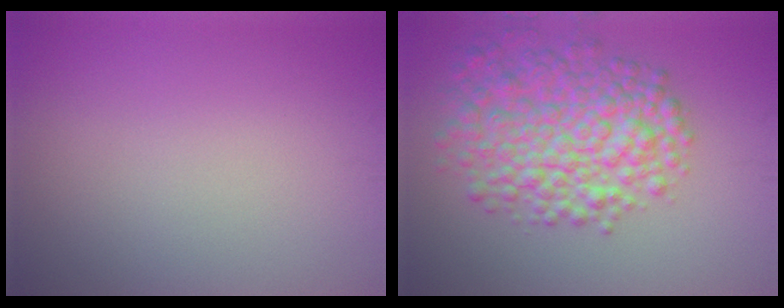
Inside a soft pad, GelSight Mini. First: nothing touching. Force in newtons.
{"total": 7.7, "press": 7.7, "slide": 0.2}